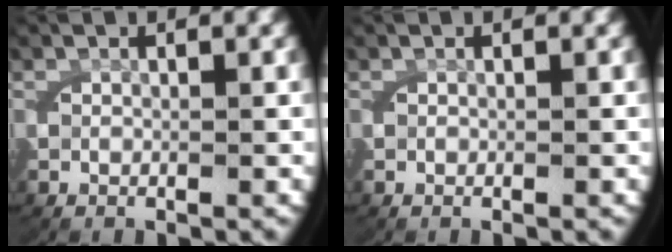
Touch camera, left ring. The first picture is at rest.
{"total": 0.0}